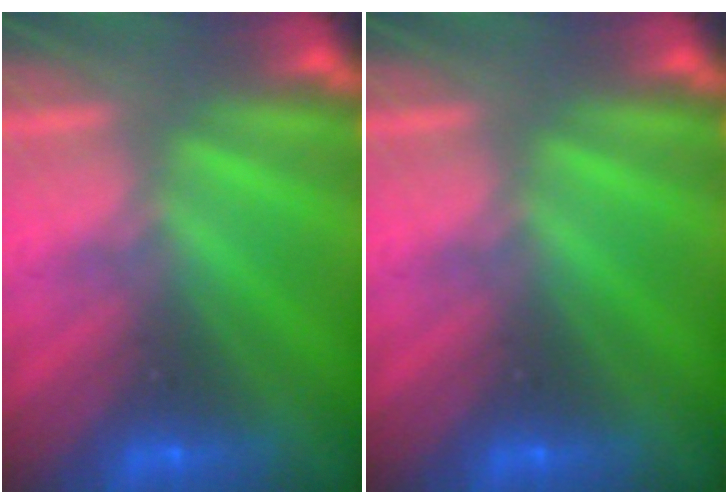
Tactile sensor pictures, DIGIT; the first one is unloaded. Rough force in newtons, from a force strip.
{"total": 0.0}